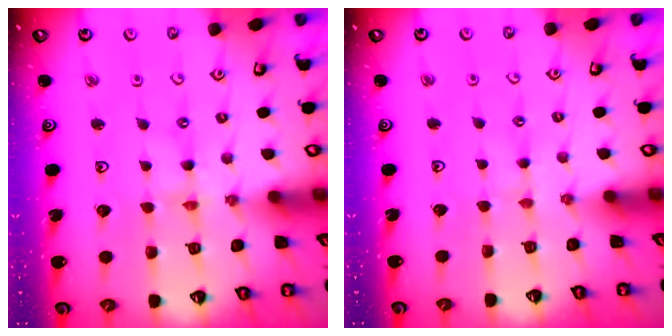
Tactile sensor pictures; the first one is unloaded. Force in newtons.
{"total": 1.3, "press": 1.2, "slide": 0.3}